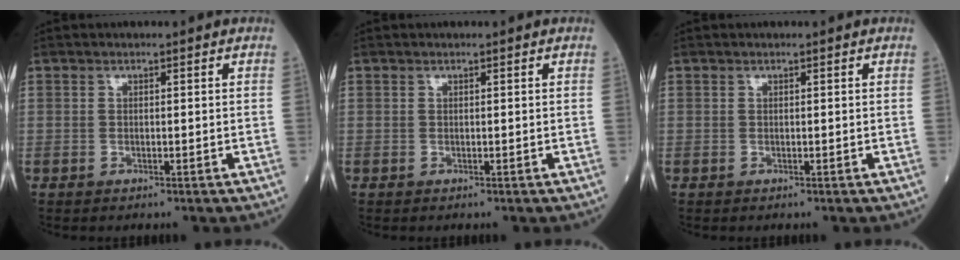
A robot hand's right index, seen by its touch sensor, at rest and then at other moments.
{"total": 0.0}
{"total": 0.0}